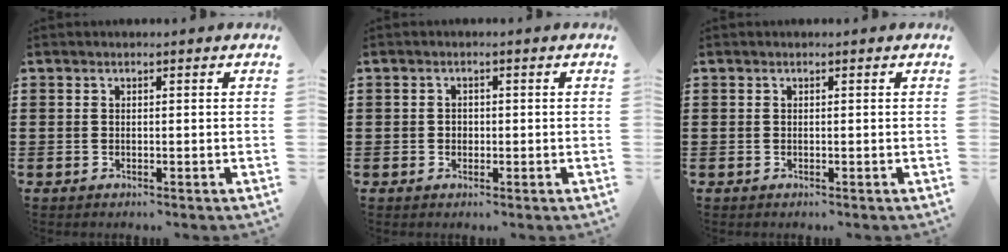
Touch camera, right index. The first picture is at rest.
{"total": 1.1, "force": [-0.1, 1.0, 0.5], "torque": [-0.012, 0.005, -0.004]}
{"total": 0.0}